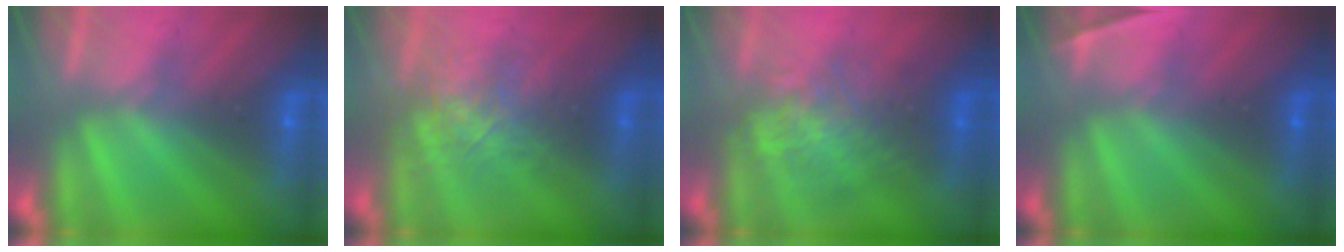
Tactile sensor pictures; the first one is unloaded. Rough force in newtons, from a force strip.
{"total": 2.5}
{"total": 2.2}
{"total": 2.2}